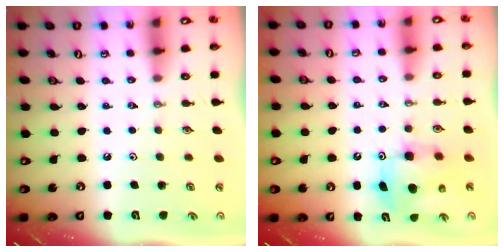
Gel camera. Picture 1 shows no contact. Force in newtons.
{"total": 7.5, "press": 7.5, "slide": 0.3}